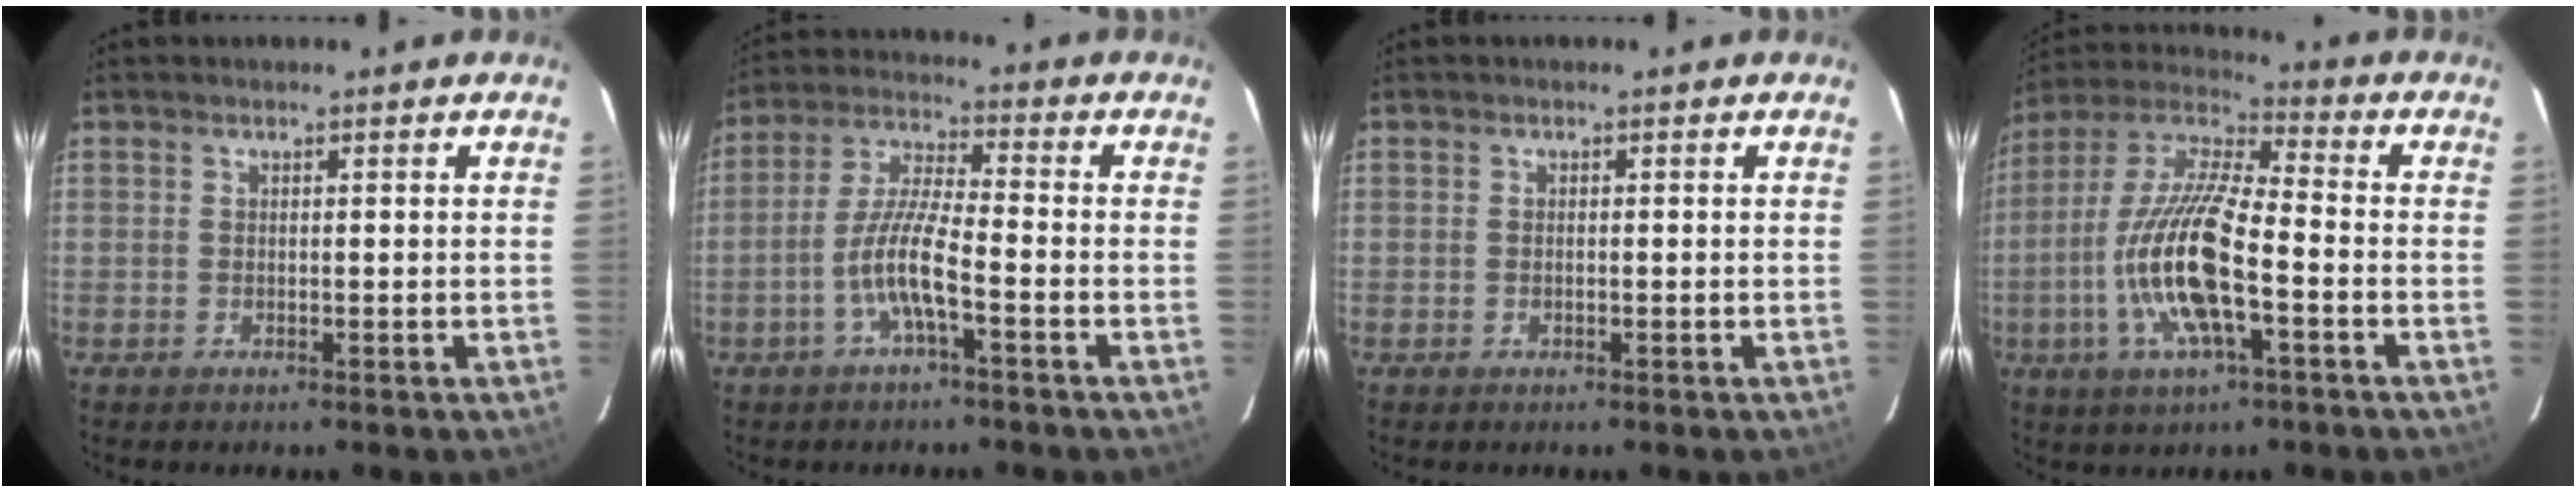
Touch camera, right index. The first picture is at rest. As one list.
[{"total": 8.1, "force": [-3.5, 0.8, 7.3], "torque": [-0.156, 0.006, -0.069]}, {"total": 0.5, "force": [-0.2, 0.1, 0.5], "torque": [-0.009, 0.001, -0.005]}, {"total": 17.5, "force": [-5.0, 4.6, 16.1], "torque": [-0.326, -0.008, -0.103]}]